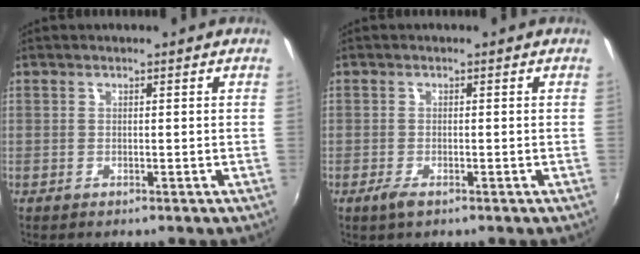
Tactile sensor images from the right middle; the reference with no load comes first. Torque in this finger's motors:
{"motor_torque": [0.36, -0.18, 0.02, -0.01]}